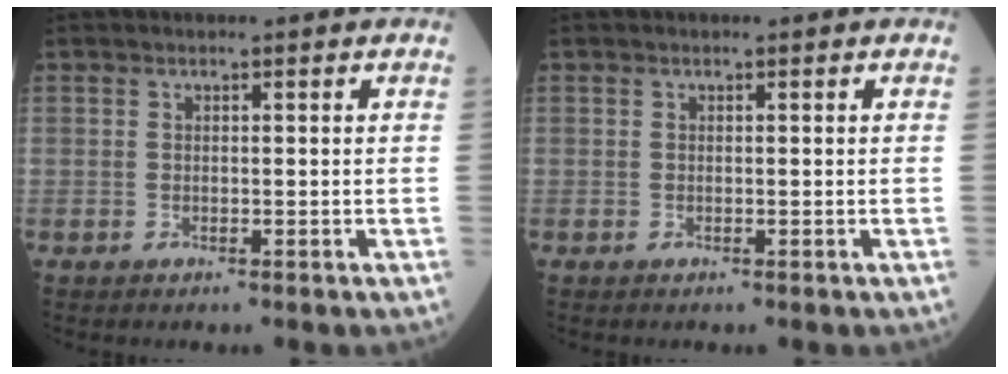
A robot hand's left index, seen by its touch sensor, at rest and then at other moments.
{"total": 0.0}